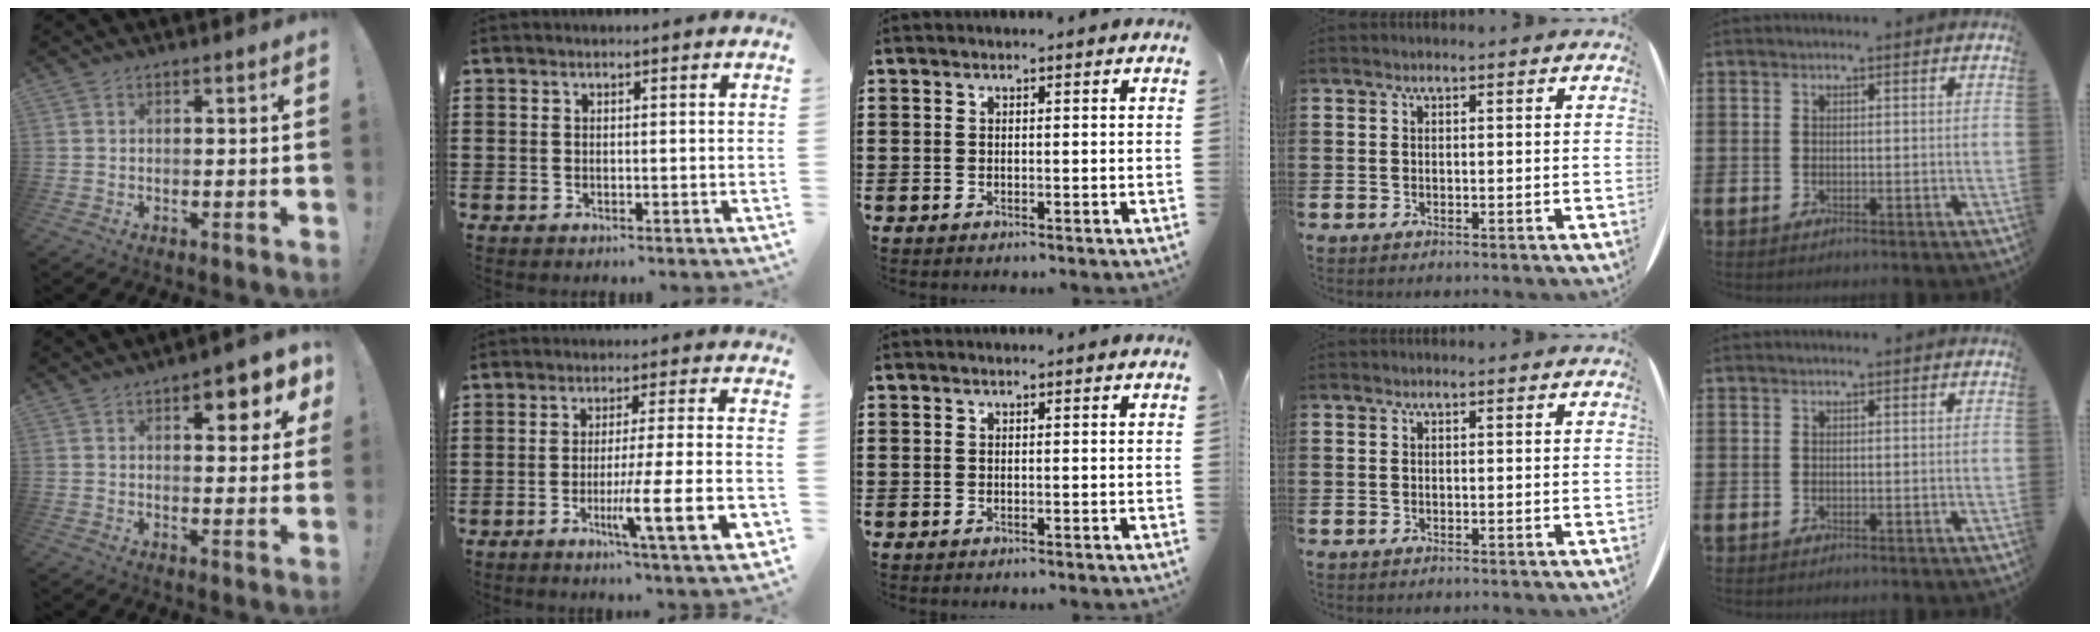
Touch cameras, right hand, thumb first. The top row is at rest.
{"thumb": {"total": 7.5, "force": [3.6, 2.7, 6.0], "torque": [-0.063, -0.018, 0.052]}, "index": {"total": 10.6, "force": [-3.6, 0.2, 9.9], "torque": [-0.169, -0.010, -0.063]}}